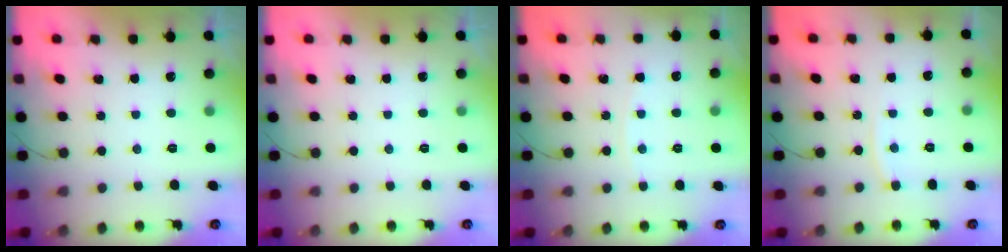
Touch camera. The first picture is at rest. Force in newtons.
{"total": 0.0}
{"total": 2.7, "press": 2.7, "slide": 0.5}
{"total": 4.8, "press": 4.8, "slide": 0.4}